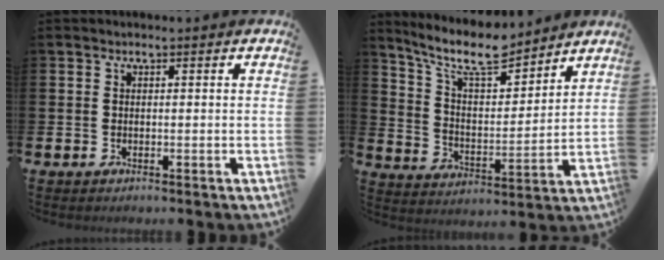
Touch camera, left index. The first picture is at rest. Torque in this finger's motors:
{"motor_torque": [0.96, -1.18, 0.61, 0.16]}